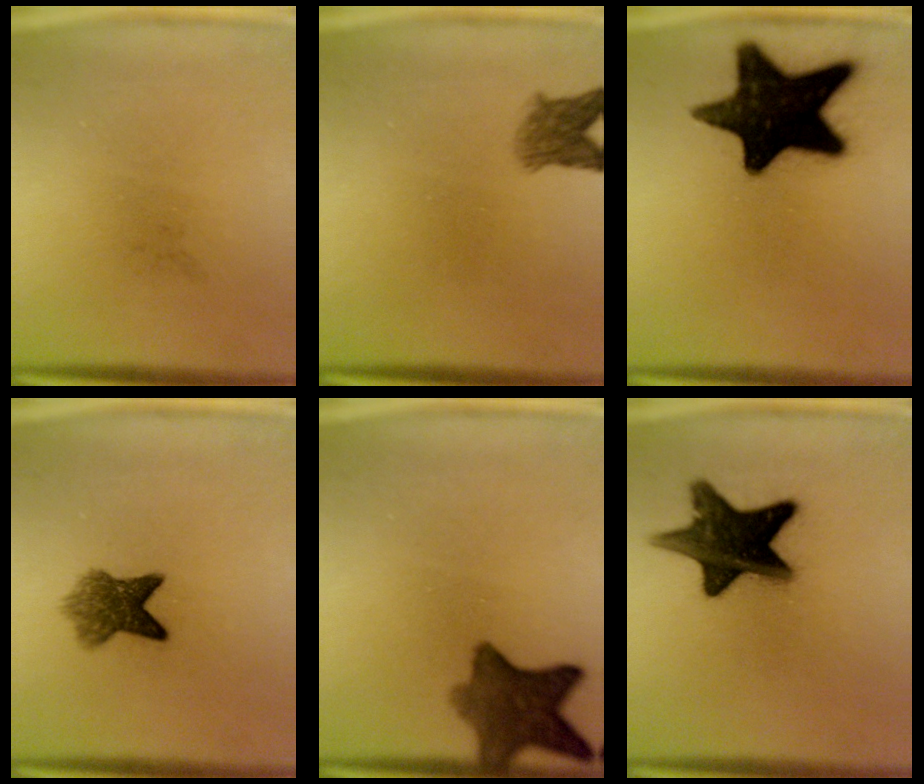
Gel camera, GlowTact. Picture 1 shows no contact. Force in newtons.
{"total": 3.3}
{"total": 19.2}
{"total": 5.9}
{"total": 8.6}
{"total": 15.0}